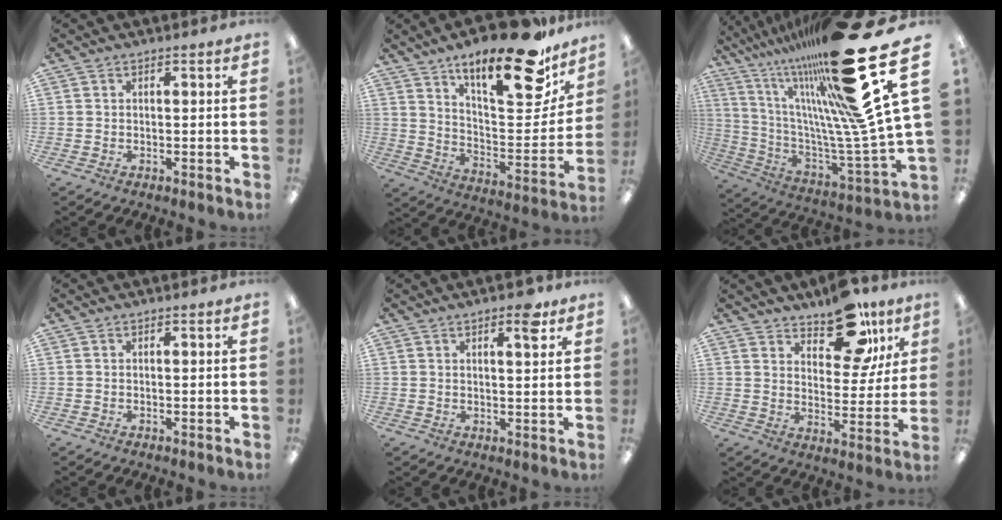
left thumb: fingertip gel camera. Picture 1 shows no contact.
{"total": 22.6, "force": [16.3, 6.9, 14.0], "torque": [-0.205, -0.115, 0.266]}
{"total": 35.8, "force": [18.3, 10.1, 29.0], "torque": [-0.391, -0.129, 0.326]}
{"total": 0.0}
{"total": 5.3, "force": [3.1, 1.5, 4.0], "torque": [-0.047, -0.013, 0.045]}
{"total": 14.7, "force": [10.4, 7.0, 7.6], "torque": [-0.095, -0.060, 0.180]}